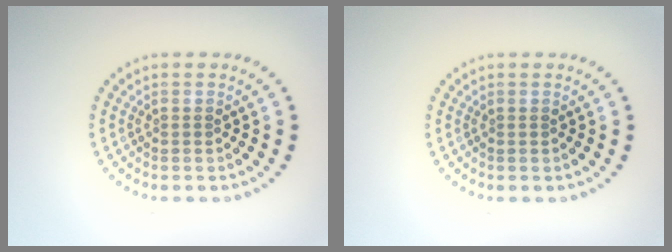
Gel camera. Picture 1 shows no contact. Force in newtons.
{"total": 0.0}